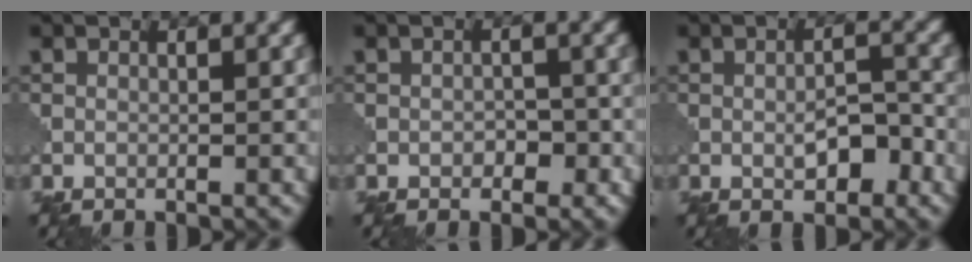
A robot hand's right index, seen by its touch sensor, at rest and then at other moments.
{"total": 1.4, "force": [-0.5, 1.1, 0.8], "torque": [-0.010, -0.003, -0.009]}
{"total": 3.1, "force": [-1.0, 1.3, 2.6], "torque": [-0.044, 0.001, -0.015]}